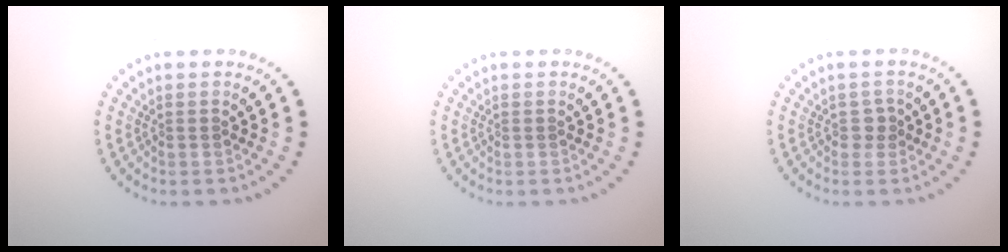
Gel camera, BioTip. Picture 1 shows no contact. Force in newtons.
{"total": 0.0}
{"total": 1.0, "press": 0.9, "slide": 0.4}